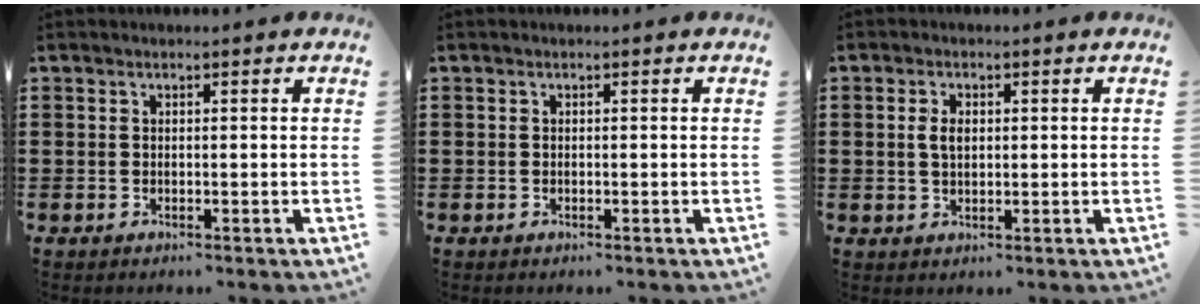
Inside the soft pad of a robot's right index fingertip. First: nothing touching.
{"total": 0.0}
{"total": 2.6, "force": [0.4, 1.5, 2.1], "torque": [-0.044, 0.008, 0.006]}